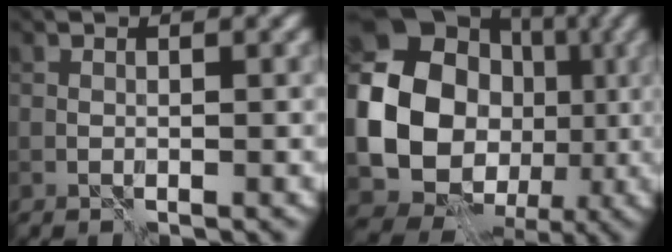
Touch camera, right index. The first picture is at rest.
{"total": 16.9, "force": [-0.2, 14.9, 8.0], "torque": [-0.143, -0.017, -0.013]}